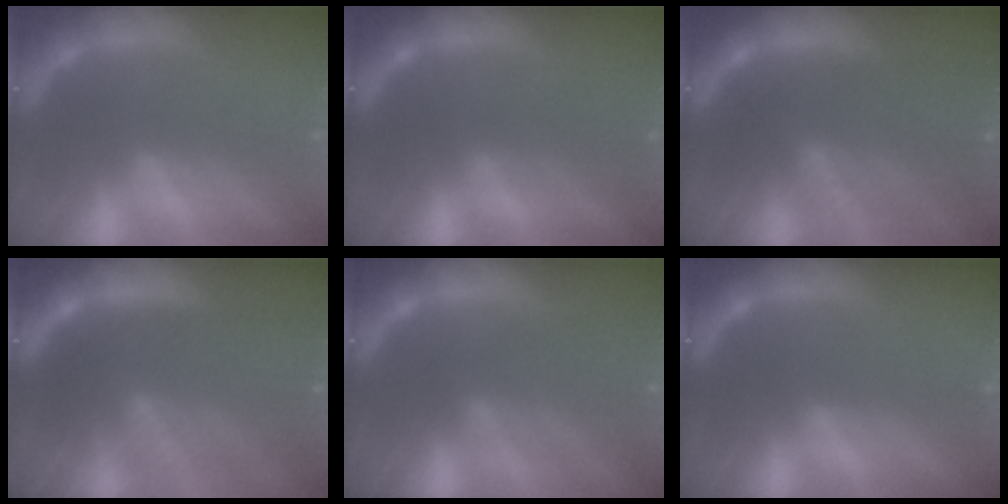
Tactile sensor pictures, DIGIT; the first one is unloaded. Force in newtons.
{"total": 2.5}
{"total": 8.5}
{"total": 10.0}
{"total": 6.0}
{"total": 0.0}